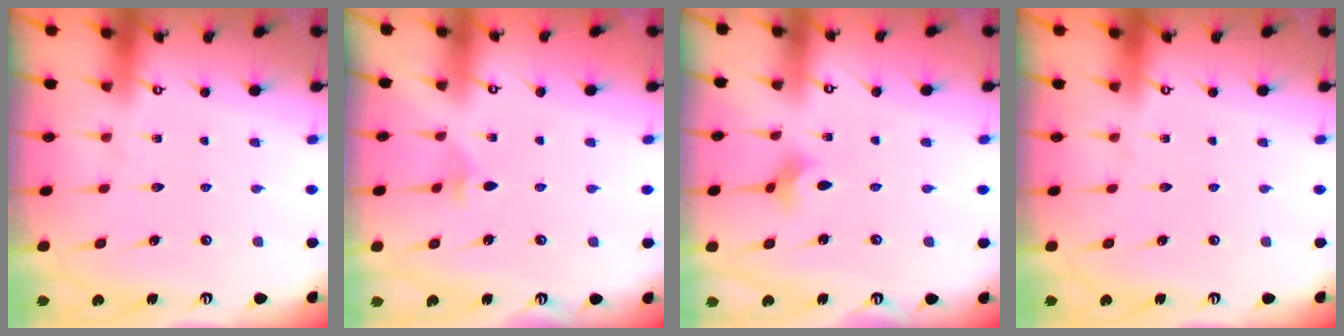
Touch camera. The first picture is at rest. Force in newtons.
{"total": 1.9, "press": 1.9, "slide": 0.3}
{"total": 2.3, "press": 2.2, "slide": 0.4}
{"total": 0.0}